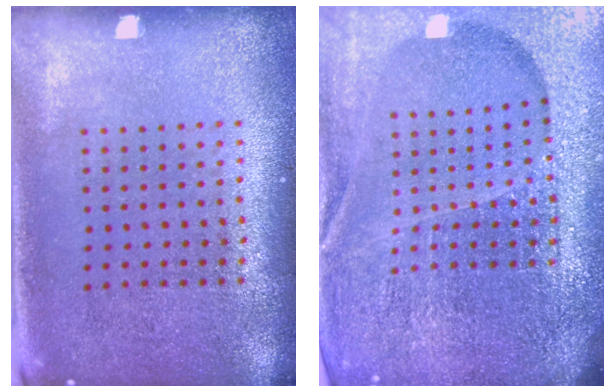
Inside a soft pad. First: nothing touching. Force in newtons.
{"total": 6.1, "press": 5.4, "slide": 2.9}